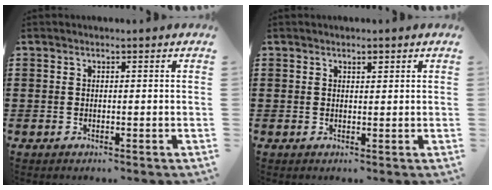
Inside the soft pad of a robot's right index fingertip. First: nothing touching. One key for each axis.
{"total": 1.1, "fx": 0.8, "fy": 0.5, "fz": 0.6, "tx": -0.013, "ty": 0.003, "tz": 0.015}